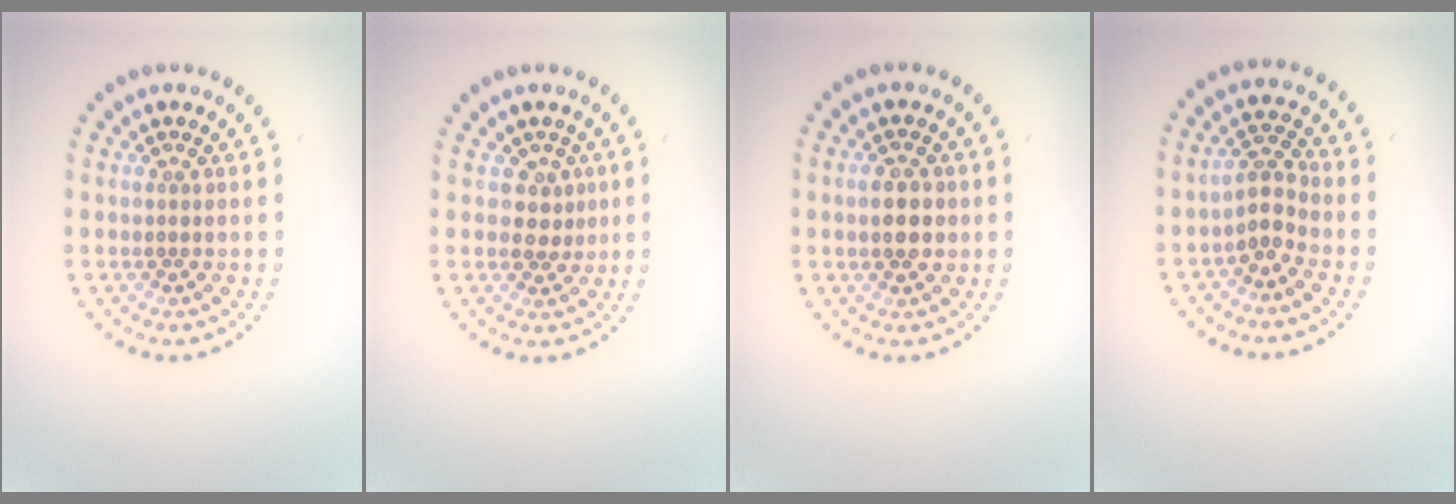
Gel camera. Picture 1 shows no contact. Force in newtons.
{"total": 1.6, "press": 1.3, "slide": 0.9}
{"total": 2.8, "press": 2.8, "slide": 0.2}
{"total": 2.1, "press": 1.5, "slide": 1.4}